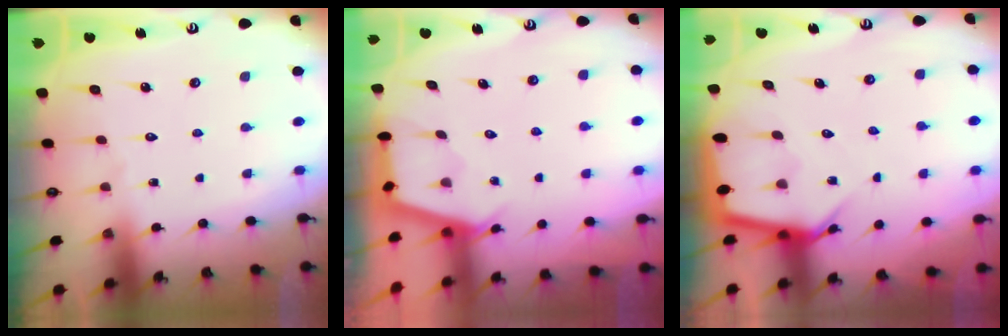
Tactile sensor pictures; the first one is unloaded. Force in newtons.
{"total": 2.6, "press": 2.6, "slide": 0.3}
{"total": 5.7, "press": 5.7, "slide": 0.5}